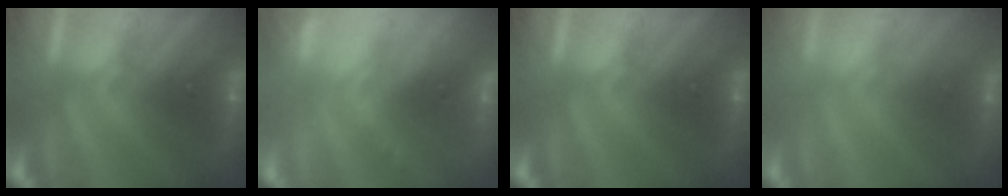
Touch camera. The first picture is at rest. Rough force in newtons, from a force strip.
{"total": 2.4}
{"total": 0.0}
{"total": 2.8}